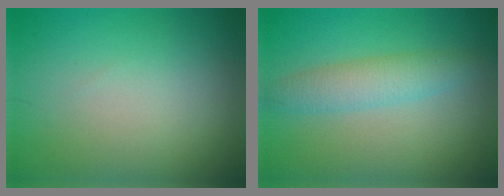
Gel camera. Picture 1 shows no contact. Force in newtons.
{"total": 3.0, "press": 3.0, "slide": 0.1}